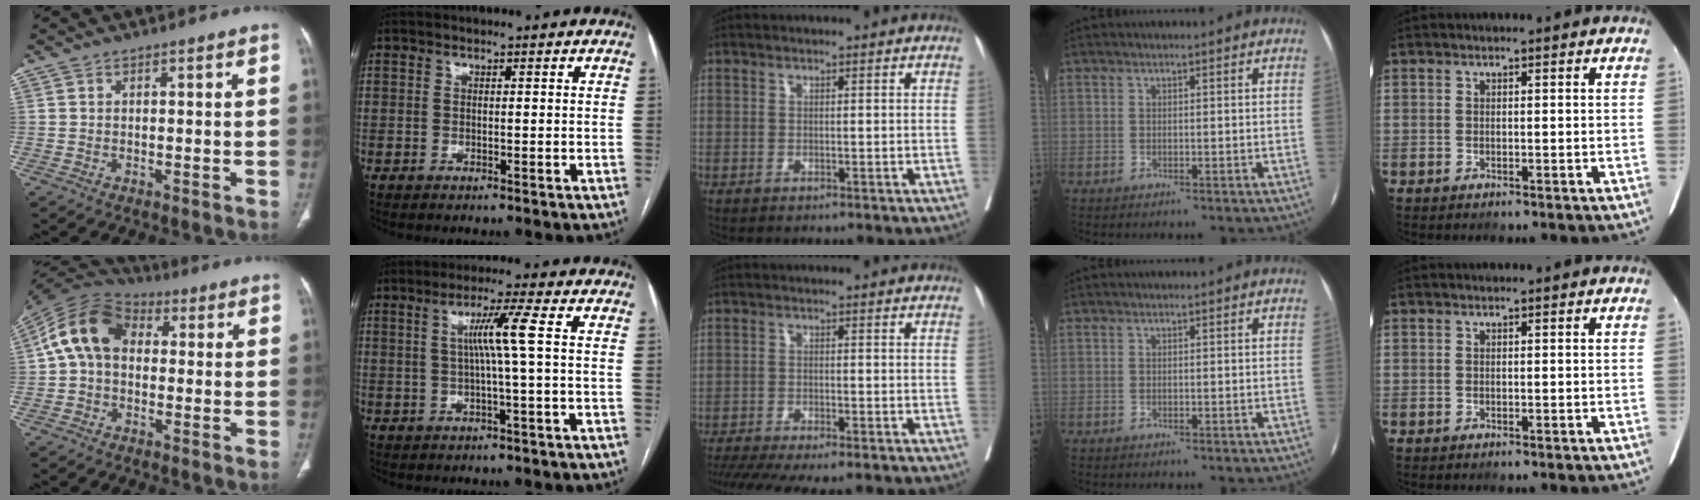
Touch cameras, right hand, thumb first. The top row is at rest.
{"thumb": {"total": 12.6, "force": [1.3, 9.2, 8.4], "torque": [-0.144, 0.037, 0.009]}, "index": {"total": 5.7, "force": [0.7, -1.3, 5.5], "torque": [-0.100, 0.007, 0.016]}, "middle": {"total": 14.2, "force": [-12.1, 2.2, 7.1], "torque": [-0.134, -0.023, -0.172]}}